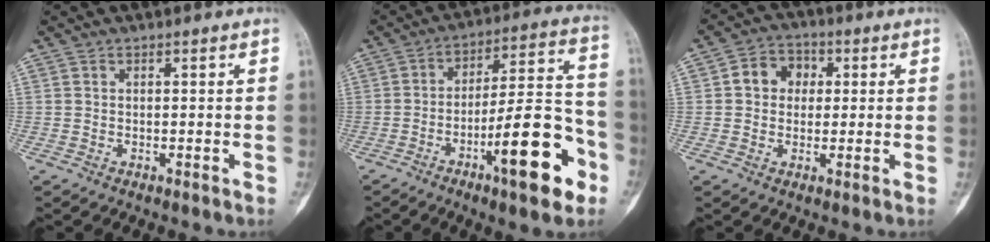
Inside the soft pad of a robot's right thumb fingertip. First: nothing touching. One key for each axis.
{"total": 18.3, "fx": -8.0, "fy": 4.6, "fz": 15.8, "tx": -0.228, "ty": 0.054, "tz": -0.119}
{"total": 6.6, "fx": 1.0, "fy": 5.5, "fz": 3.4, "tx": -0.024, "ty": 0.013, "tz": 0.008}